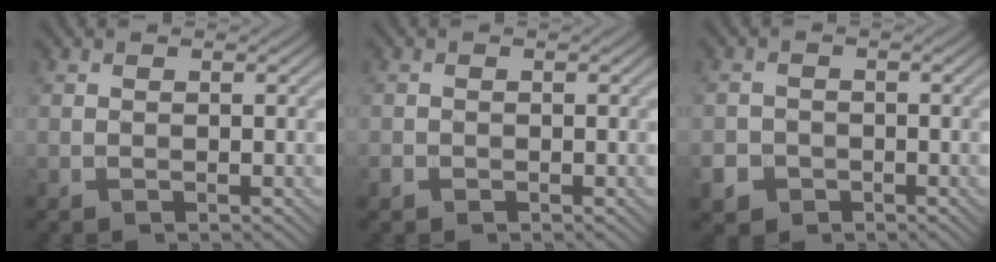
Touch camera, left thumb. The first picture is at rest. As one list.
[{"total": 0.7, "force": [-0.5, 0.5, 0.2], "torque": [-0.004, -0.003, -0.011]}, {"total": 3.2, "force": [-1.7, 2.6, 0.8], "torque": [-0.018, -0.005, -0.036]}]